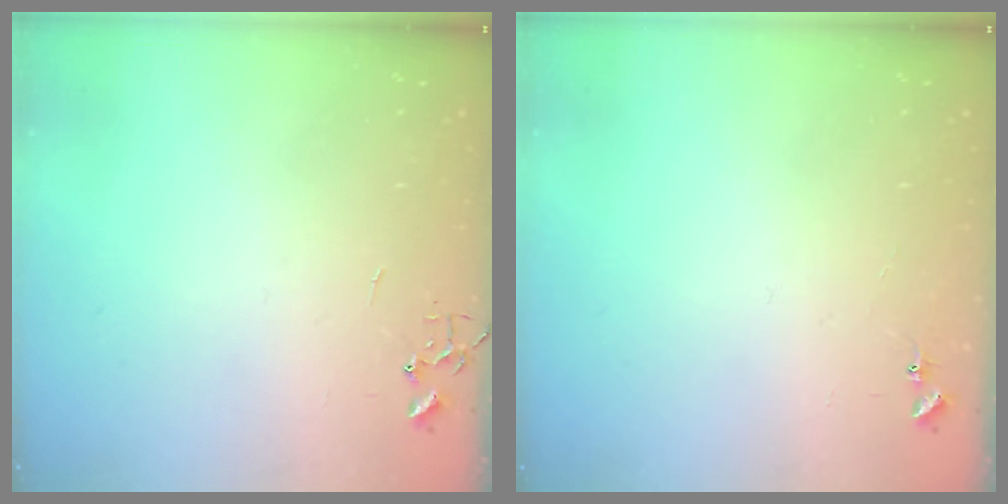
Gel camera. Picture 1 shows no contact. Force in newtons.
{"total": 5.4, "press": 5.4, "slide": 0.6}